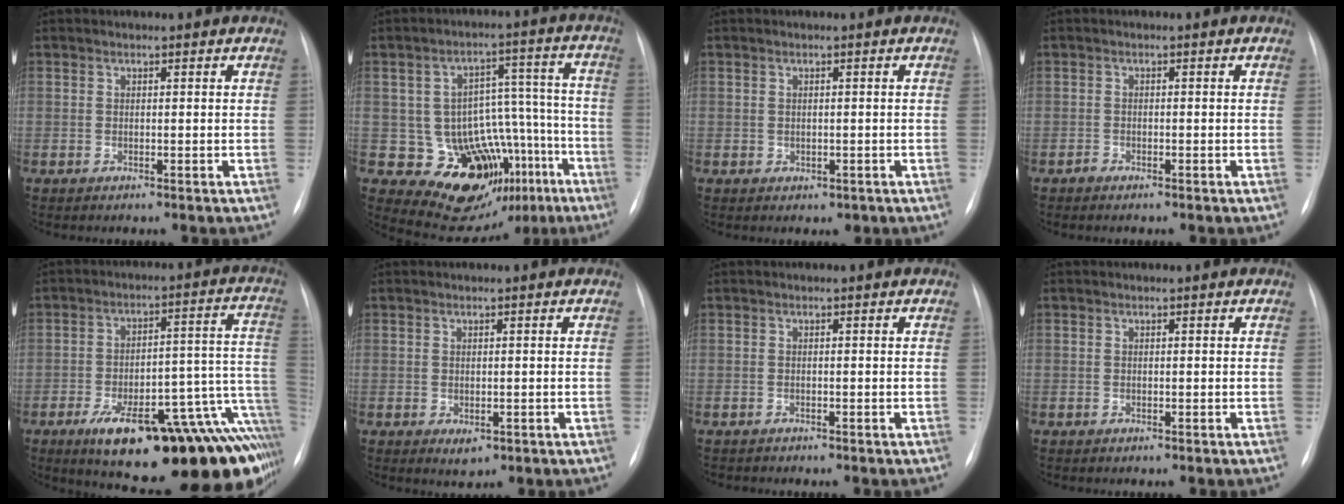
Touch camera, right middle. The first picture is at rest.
{"total": 17.1, "force": [-8.7, 10.9, 9.9], "torque": [-0.098, 0.062, -0.113]}
{"total": 1.4, "force": [-0.4, 1.2, 0.6], "torque": [-0.009, 0.000, 0.002]}
{"total": 0.8, "force": [-0.7, 0.3, 0.3], "torque": [-0.010, 0.000, -0.012]}
{"total": 26.8, "force": [-15.6, 6.4, 20.8], "torque": [-0.156, 0.024, -0.209]}
{"total": 1.9, "force": [-0.7, 1.1, 1.3], "torque": [-0.016, -0.003, 0.000]}
{"total": 0.5, "force": [-0.5, 0.2, -0.1], "torque": [-0.006, 0.000, -0.011]}
{"total": 0.0}